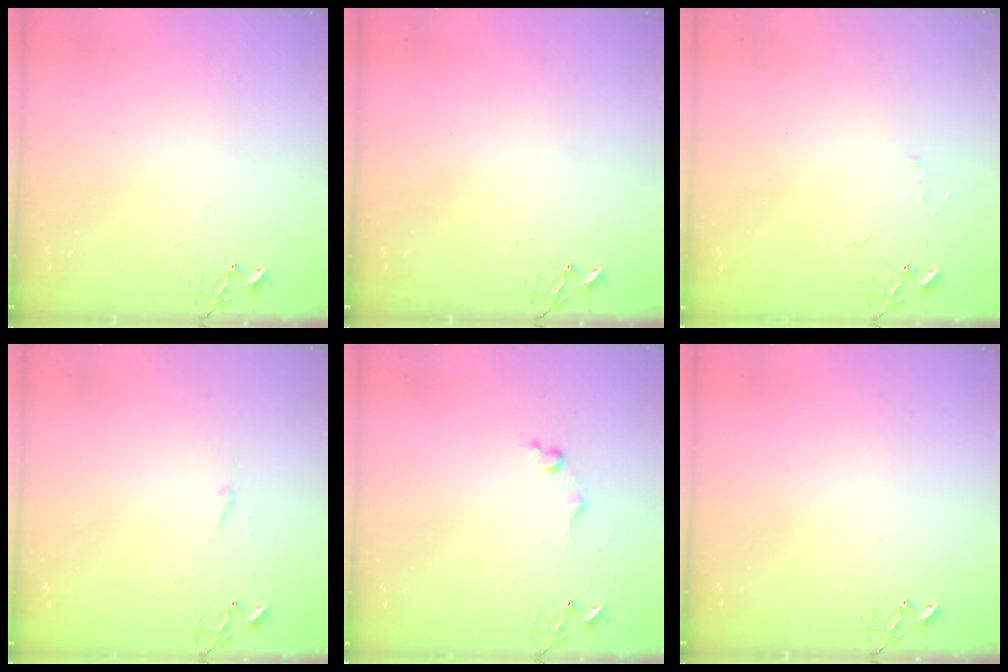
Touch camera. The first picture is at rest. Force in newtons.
{"total": 0.0}
{"total": 3.7, "press": 3.6, "slide": 0.5}
{"total": 3.1, "press": 3.1, "slide": 0.5}
{"total": 6.1, "press": 6.0, "slide": 0.7}
{"total": 0.0}